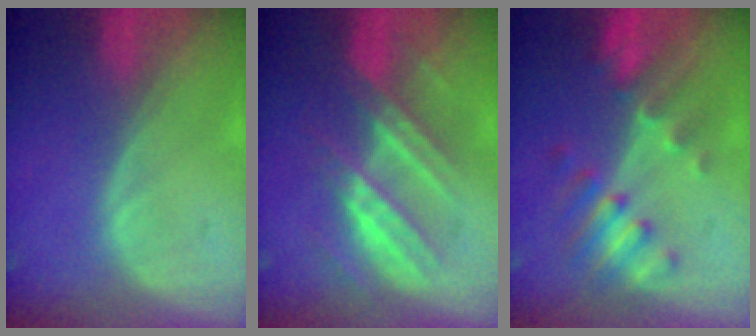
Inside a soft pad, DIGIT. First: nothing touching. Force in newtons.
{"total": 7.3, "press": 7.3, "slide": 1.0}
{"total": 7.7, "press": 6.8, "slide": 3.5}